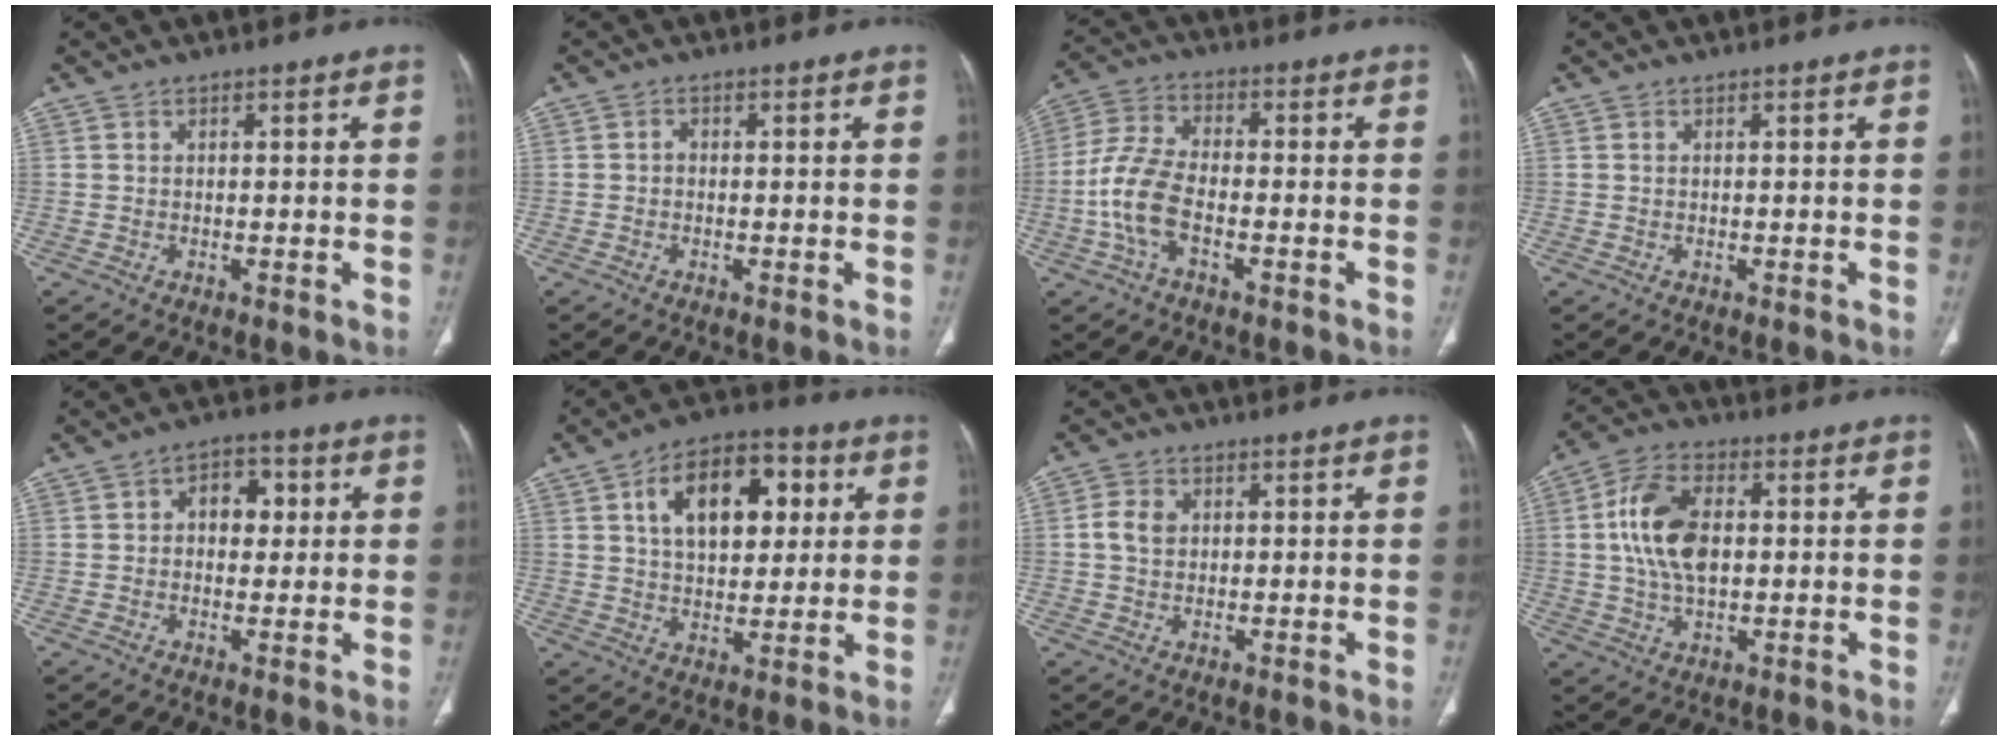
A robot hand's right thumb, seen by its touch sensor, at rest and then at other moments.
{"total": 1.0, "force": [-0.2, 0.8, 0.6], "torque": [-0.005, 0.003, -0.008]}
{"total": 9.6, "force": [-2.7, 4.8, 7.9], "torque": [-0.176, 0.027, -0.058]}
{"total": 0.0}
{"total": 7.4, "force": [1.3, 5.2, 5.0], "torque": [-0.031, 0.008, 0.013]}
{"total": 15.6, "force": [4.8, 9.2, 11.6], "torque": [-0.144, 0.002, 0.074]}
{"total": 3.8, "force": [0.6, 2.9, 2.4], "torque": [-0.046, 0.005, 0.008]}
{"total": 12.2, "force": [1.2, 7.1, 9.9], "torque": [-0.188, 0.012, 0.021]}